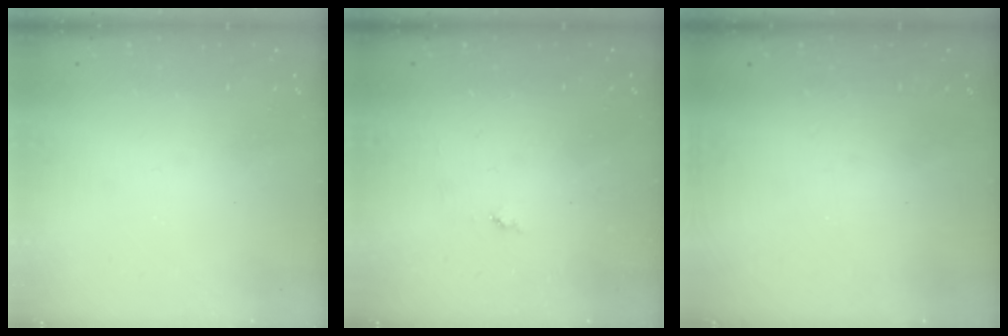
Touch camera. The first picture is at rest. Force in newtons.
{"total": 3.9, "press": 3.9, "slide": 0.4}
{"total": 0.0}